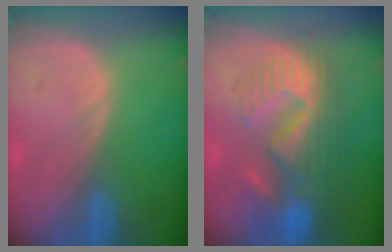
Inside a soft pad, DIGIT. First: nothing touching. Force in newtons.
{"total": 10.9, "press": 9.8, "slide": 4.9}